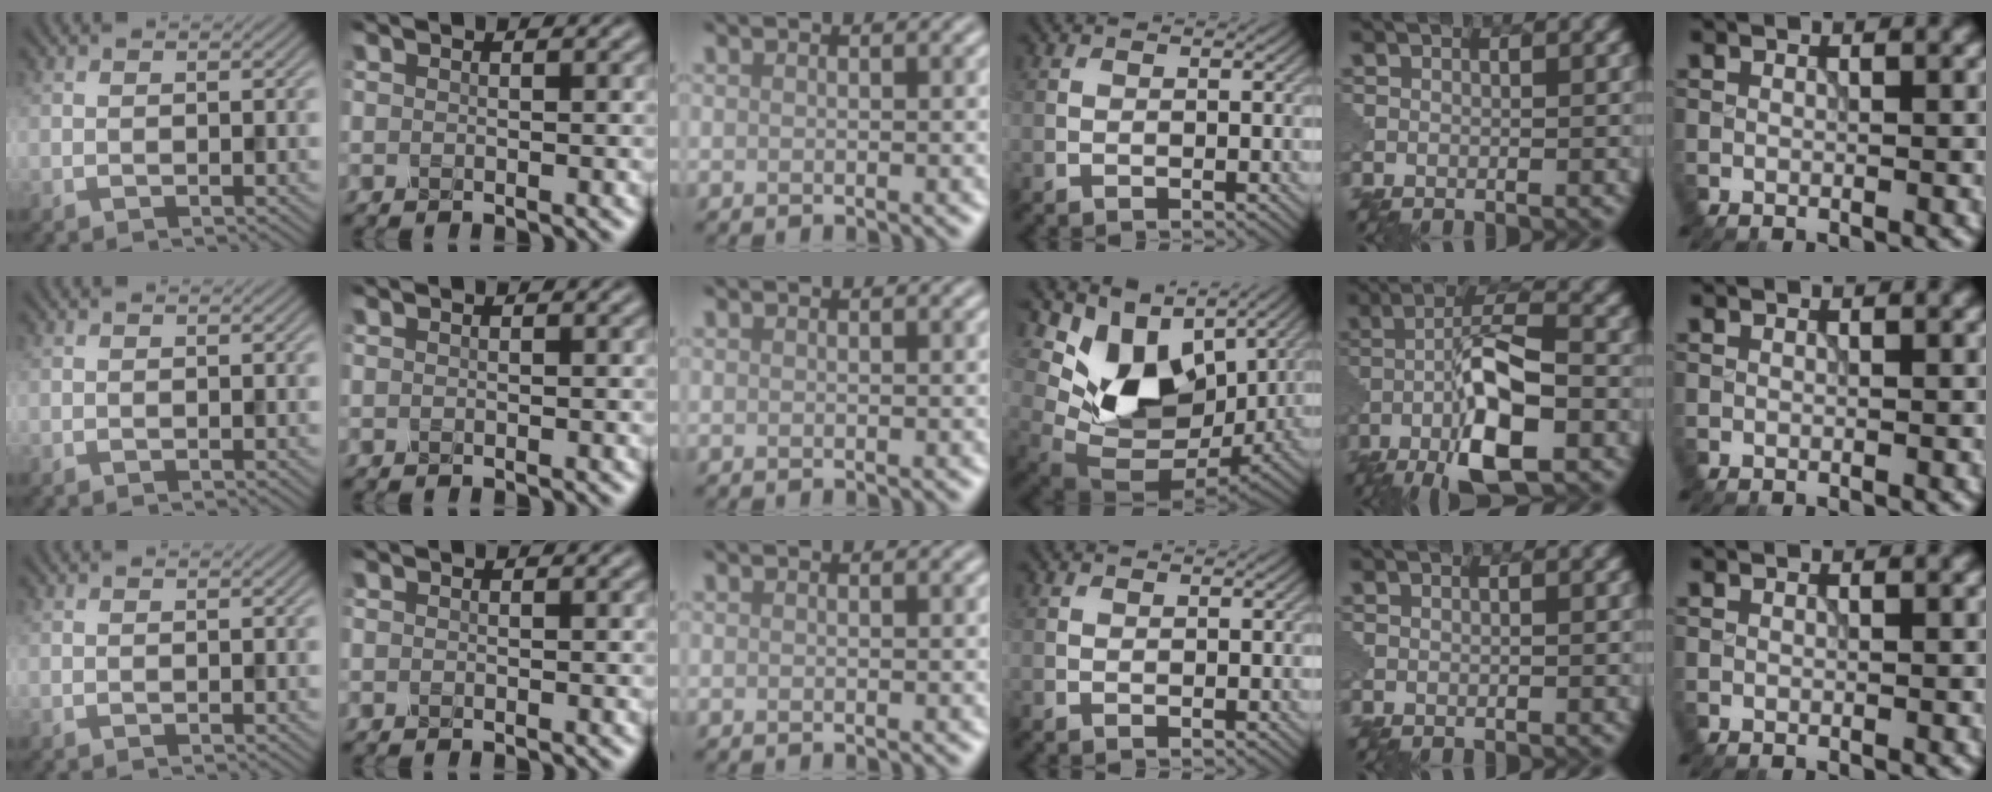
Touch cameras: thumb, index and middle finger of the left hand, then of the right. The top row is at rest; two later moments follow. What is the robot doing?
{"motion": "insert", "object": "pin"}